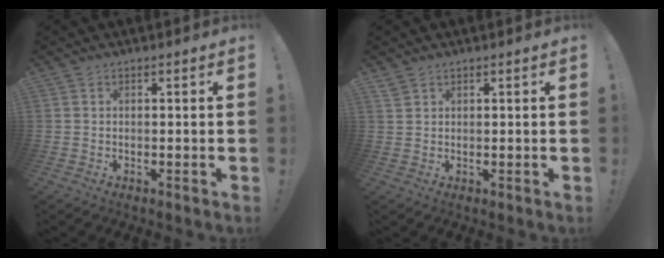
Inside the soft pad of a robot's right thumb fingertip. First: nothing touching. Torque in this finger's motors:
{"motor_torque": [-0.05, 0.27, -0.01, 0.21, 0.00]}